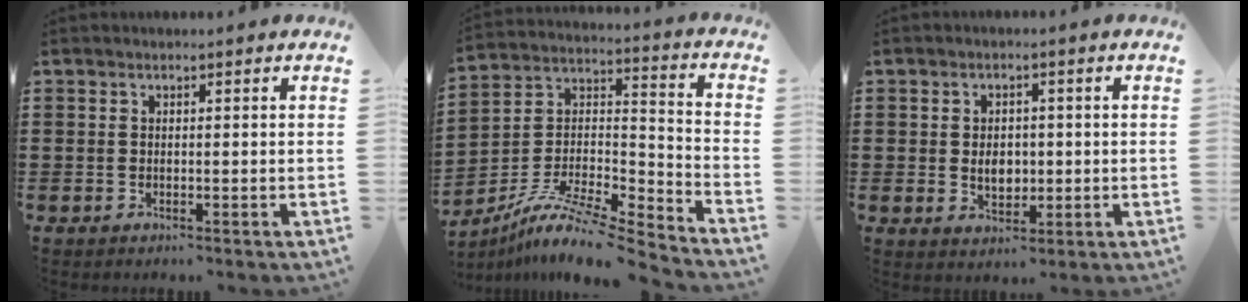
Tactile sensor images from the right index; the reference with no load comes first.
{"total": 9.9, "force": [-8.0, 1.3, 5.7], "torque": [-0.112, 0.001, -0.163]}
{"total": 3.8, "force": [-0.2, 2.6, 2.8], "torque": [-0.045, -0.002, -0.008]}